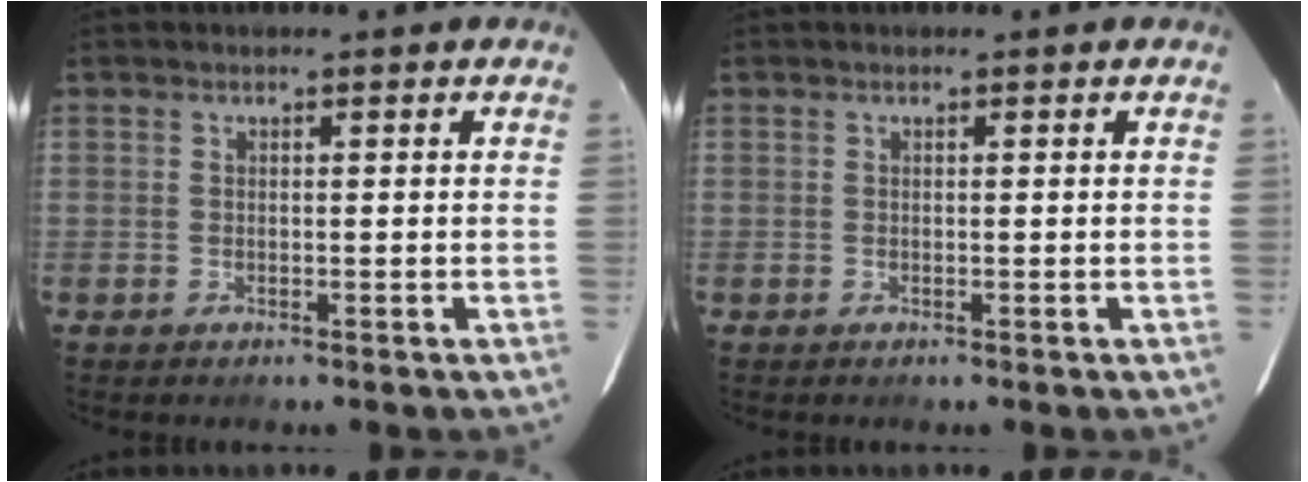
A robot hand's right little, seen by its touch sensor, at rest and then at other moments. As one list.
[{"total": 0.0}]